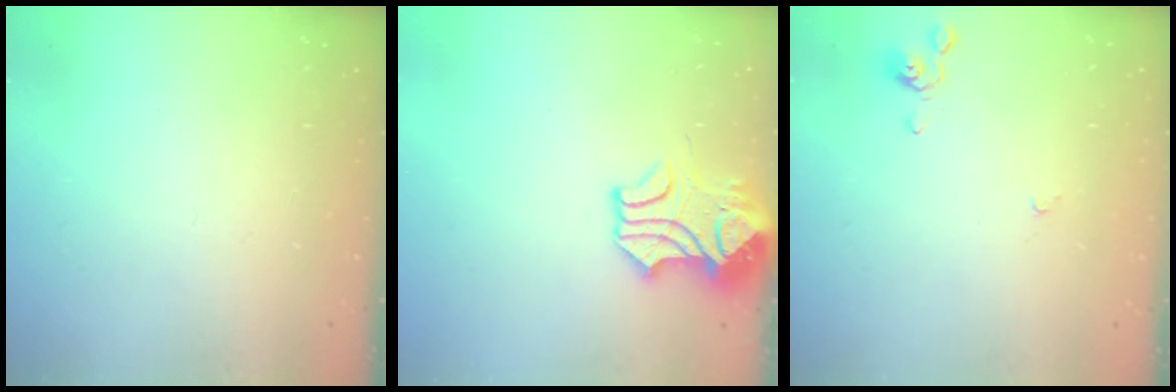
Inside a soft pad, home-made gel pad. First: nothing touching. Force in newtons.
{"total": 3.6, "press": 3.4, "slide": 1.0}
{"total": 0.0}